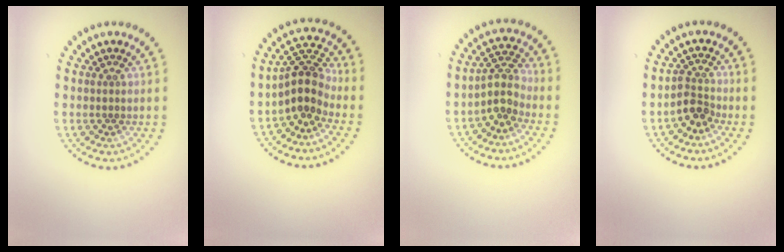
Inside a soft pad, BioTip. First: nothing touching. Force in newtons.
{"total": 3.7, "press": 2.9, "slide": 2.3}
{"total": 2.9, "press": 2.4, "slide": 1.7}
{"total": 2.4, "press": 1.8, "slide": 1.6}